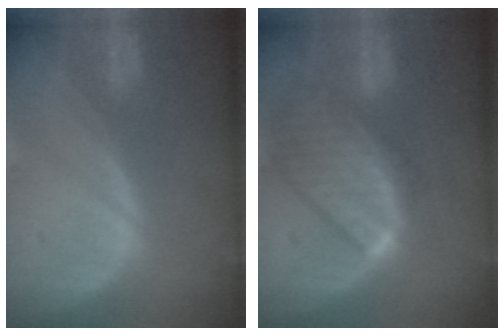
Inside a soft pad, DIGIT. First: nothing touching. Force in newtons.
{"total": 9.7, "press": 8.4, "slide": 4.9}